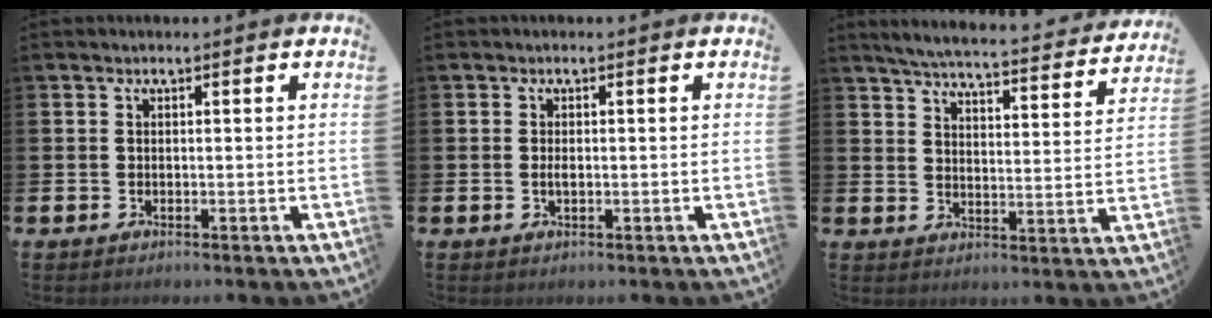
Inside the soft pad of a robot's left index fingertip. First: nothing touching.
{"total": 1.0, "force": [0.0, 0.4, 0.9], "torque": [-0.013, 0.001, -0.004]}
{"total": 5.4, "force": [5.2, 0.2, 1.5], "torque": [-0.045, -0.042, 0.086]}